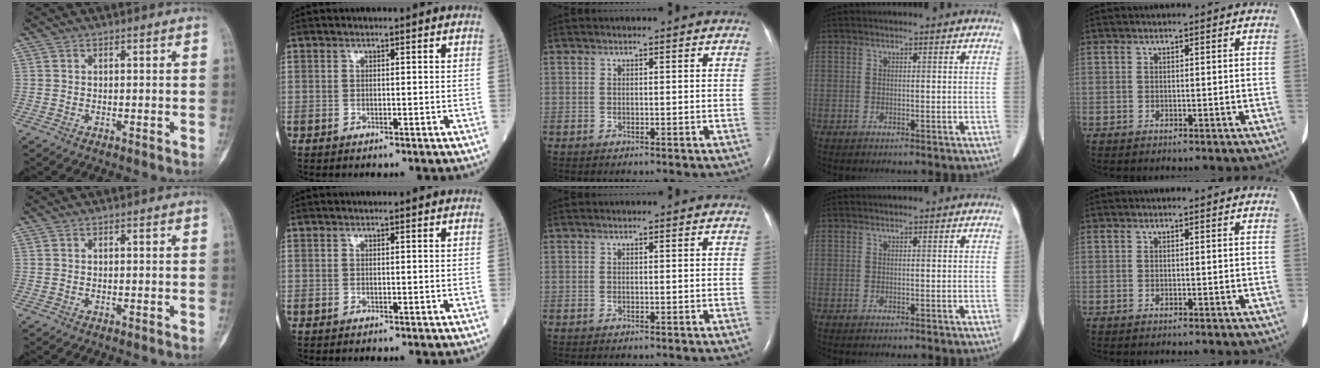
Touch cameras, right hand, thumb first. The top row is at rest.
{}